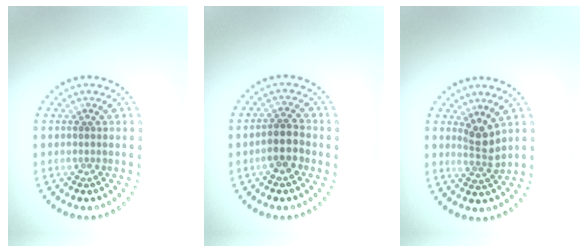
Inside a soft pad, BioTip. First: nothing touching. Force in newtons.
{"total": 2.6, "press": 2.3, "slide": 1.1}
{"total": 2.3, "press": 1.7, "slide": 1.5}